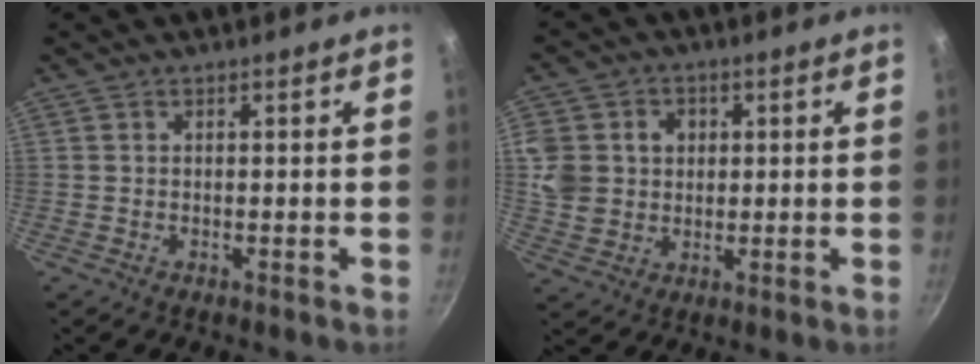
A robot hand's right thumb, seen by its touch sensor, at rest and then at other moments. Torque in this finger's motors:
{"motor_torque": [1.26, 1.48, 0.69, 0.49, 0.07]}